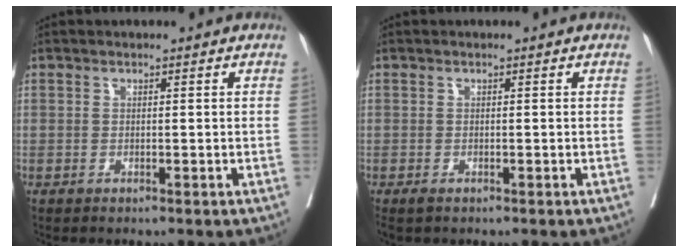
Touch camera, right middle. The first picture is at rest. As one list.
[{"total": 0.9, "force": [-0.6, 0.4, 0.6], "torque": [-0.010, -0.003, -0.008]}]